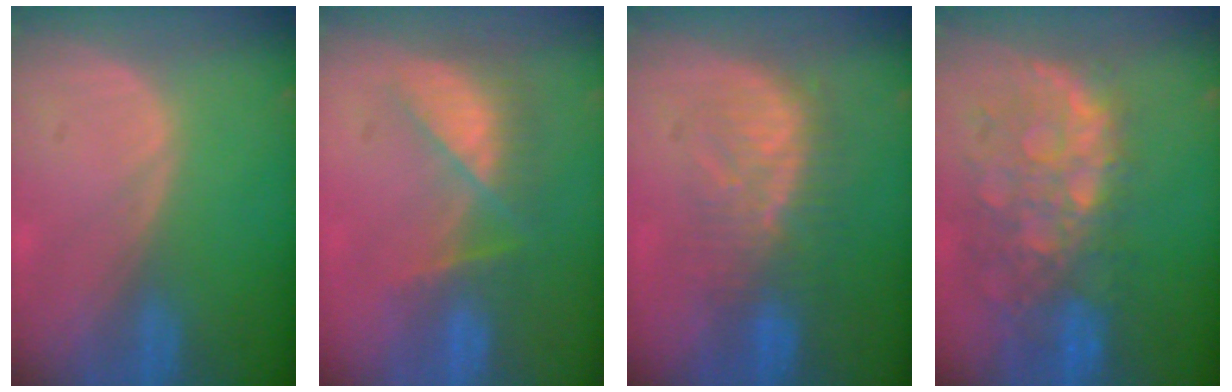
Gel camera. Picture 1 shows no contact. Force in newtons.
{"total": 8.3, "press": 7.1, "slide": 4.3}
{"total": 8.0, "press": 7.8, "slide": 1.6}
{"total": 11.2, "press": 9.8, "slide": 5.5}